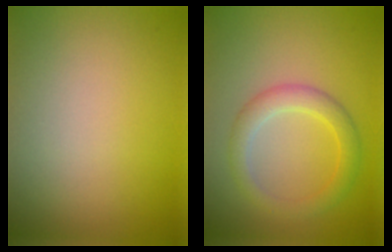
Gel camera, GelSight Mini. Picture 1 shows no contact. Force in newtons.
{"total": 3.0, "press": 3.0, "slide": 0.1}